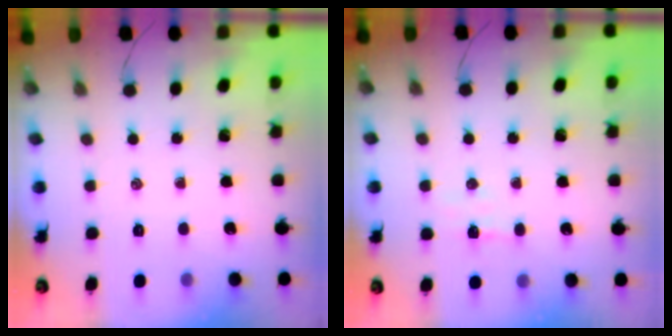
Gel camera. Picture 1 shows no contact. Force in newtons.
{"total": 5.1, "press": 4.9, "slide": 1.2}